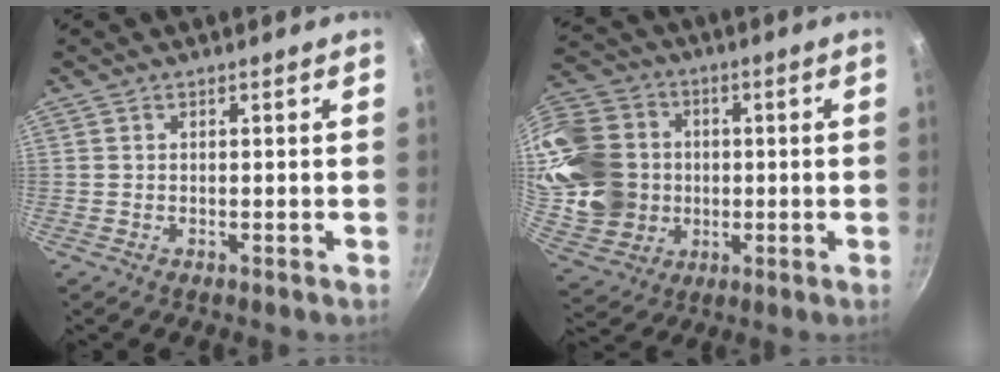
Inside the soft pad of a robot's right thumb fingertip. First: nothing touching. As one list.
[{"total": 22.8, "force": [1.0, 19.5, 11.8], "torque": [-0.241, 0.024, 0.033]}]